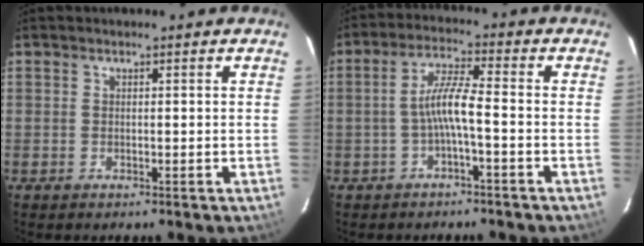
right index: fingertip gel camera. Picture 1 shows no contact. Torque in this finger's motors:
{"motor_torque": [1.04, -0.27, 0.60, 0.15]}